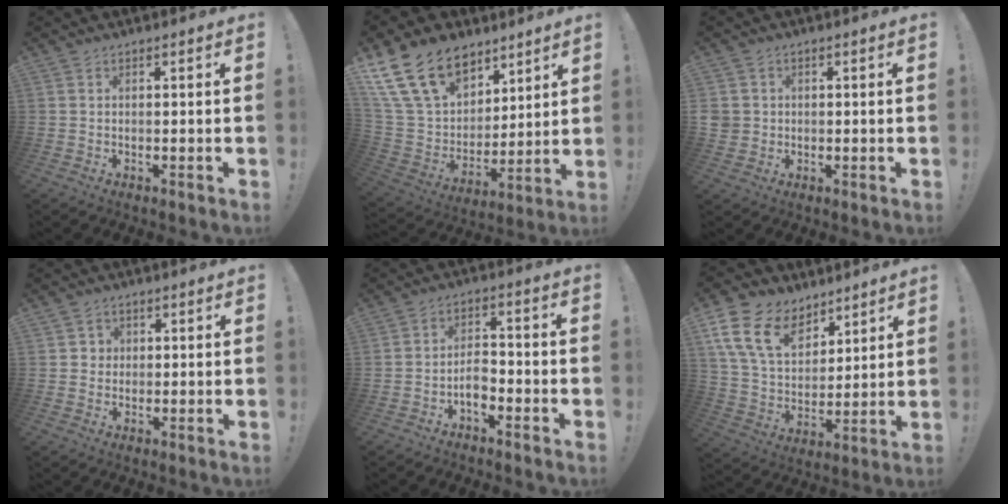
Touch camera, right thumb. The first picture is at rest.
{"total": 21.2, "force": [12.8, 13.9, 9.7], "torque": [-0.189, -0.065, 0.261]}
{"total": 3.2, "force": [0.5, 3.1, 0.8], "torque": [-0.019, 0.000, 0.010]}
{"total": 2.8, "force": [0.4, 2.7, 0.5], "torque": [-0.001, -0.001, 0.005]}
{"total": 5.3, "force": [-2.8, 2.9, 3.5], "torque": [-0.056, 0.001, -0.052]}
{"total": 16.6, "force": [9.3, 10.8, 8.6], "torque": [-0.157, -0.044, 0.181]}